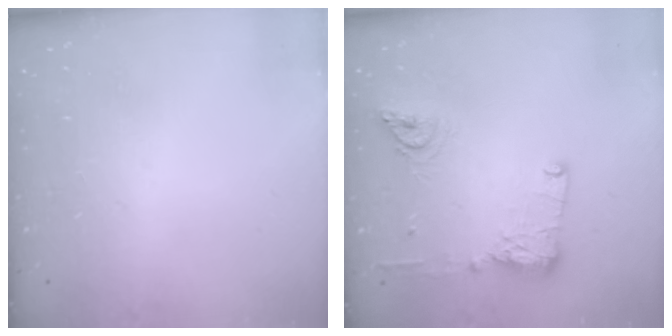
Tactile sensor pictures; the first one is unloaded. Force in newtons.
{"total": 12.7, "press": 12.4, "slide": 2.7}